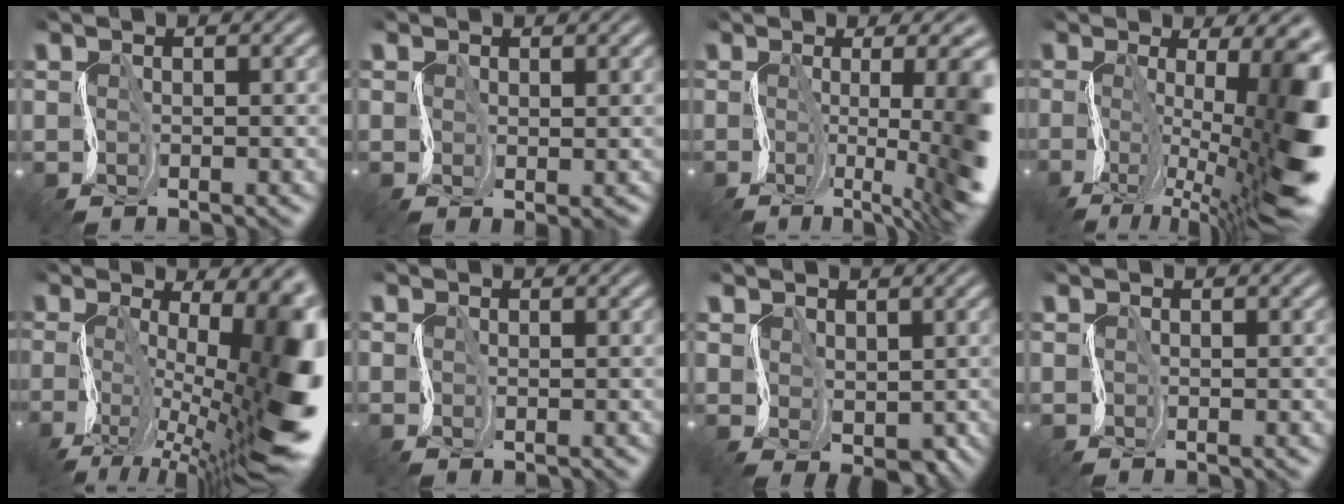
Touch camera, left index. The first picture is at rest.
{"total": 1.0, "force": [-0.1, 0.8, 0.5], "torque": [-0.012, 0.001, -0.005]}
{"total": 9.8, "force": [-0.7, 3.0, 9.3], "torque": [-0.108, 0.008, -0.008]}
{"total": 13.7, "force": [-2.2, 5.4, 12.4], "torque": [-0.178, 0.001, -0.041]}
{"total": 15.4, "force": [-2.4, 6.4, 13.8], "torque": [-0.204, -0.006, -0.038]}
{"total": 0.8, "force": [-0.3, 0.0, -0.7], "torque": [0.006, 0.002, -0.008]}
{"total": 2.2, "force": [0.1, 2.0, 0.8], "torque": [-0.026, -0.001, -0.001]}
{"total": 0.0}